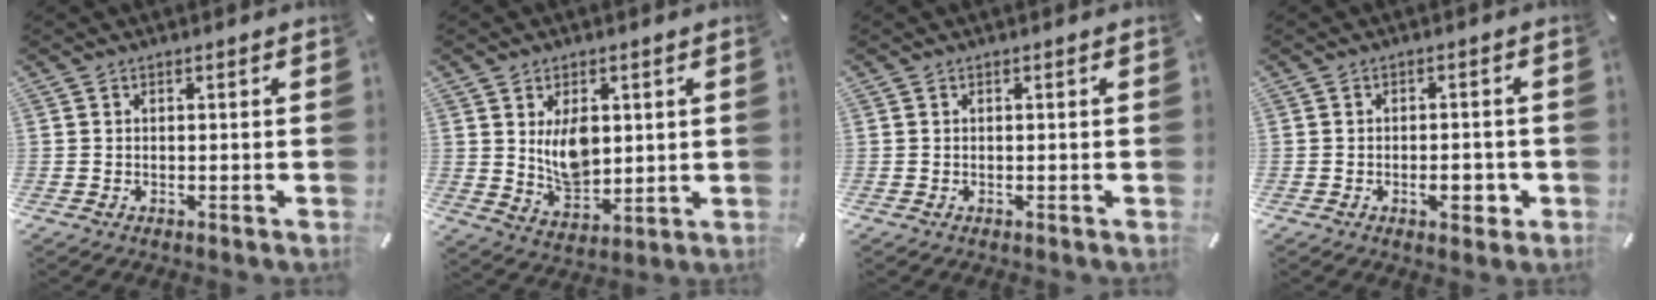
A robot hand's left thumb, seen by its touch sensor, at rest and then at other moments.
{"total": 9.0, "force": [2.8, 6.3, 5.8], "torque": [-0.102, -0.011, 0.051]}
{"total": 0.0}
{"total": 4.7, "force": [-1.5, 2.7, 3.5], "torque": [-0.048, 0.007, -0.026]}